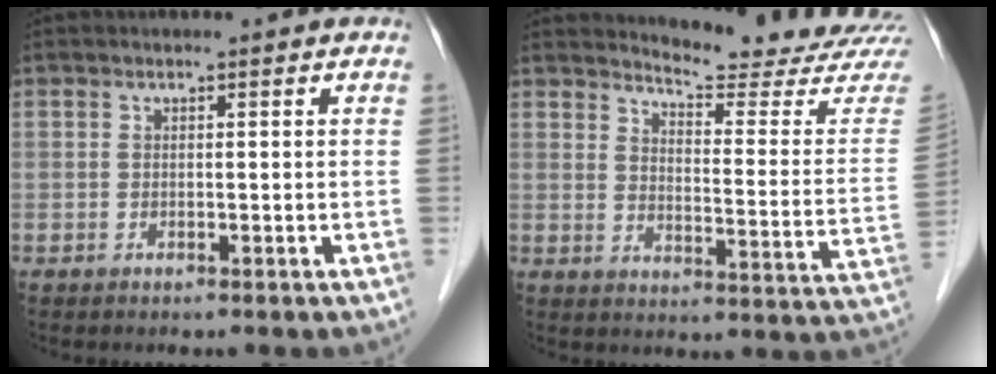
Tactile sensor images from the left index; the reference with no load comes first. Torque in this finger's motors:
{"motor_torque": [0.18, -1.16, 0.10, 0.01]}